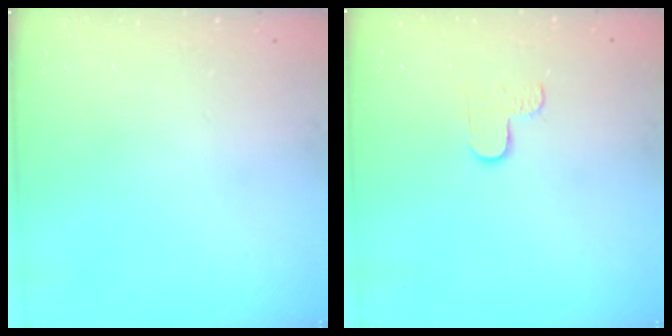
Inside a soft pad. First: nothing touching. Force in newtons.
{"total": 2.9, "press": 2.9, "slide": 0.3}